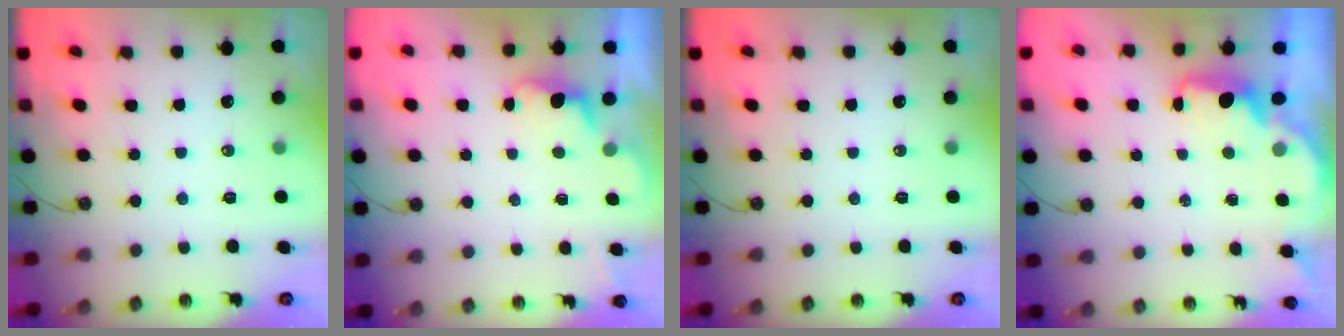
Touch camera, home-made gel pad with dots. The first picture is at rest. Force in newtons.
{"total": 0.9, "press": 0.6, "slide": 0.7}
{"total": 0.0}
{"total": 1.8, "press": 1.7, "slide": 0.7}